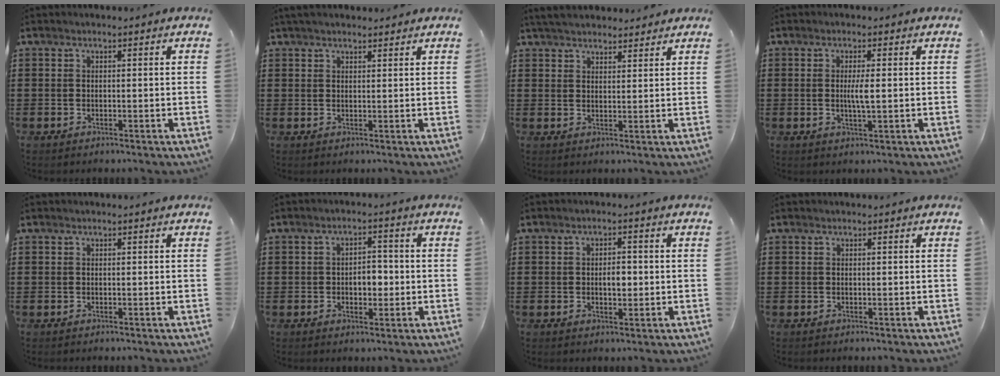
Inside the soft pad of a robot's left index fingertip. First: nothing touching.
{"total": 2.0, "force": [1.7, 0.5, 0.8], "torque": [-0.019, 0.005, 0.032]}
{"total": 3.7, "force": [3.6, 0.8, 0.8], "torque": [-0.026, -0.003, 0.067]}
{"total": 2.9, "force": [0.1, 0.3, 2.9], "torque": [-0.055, -0.003, 0.000]}
{"total": 0.0}
{"total": 3.9, "force": [-0.7, 2.4, 3.0], "torque": [-0.054, 0.005, -0.020]}
{"total": 3.0, "force": [-0.2, 1.5, 2.6], "torque": [-0.043, 0.001, -0.008]}
{"total": 0.0}